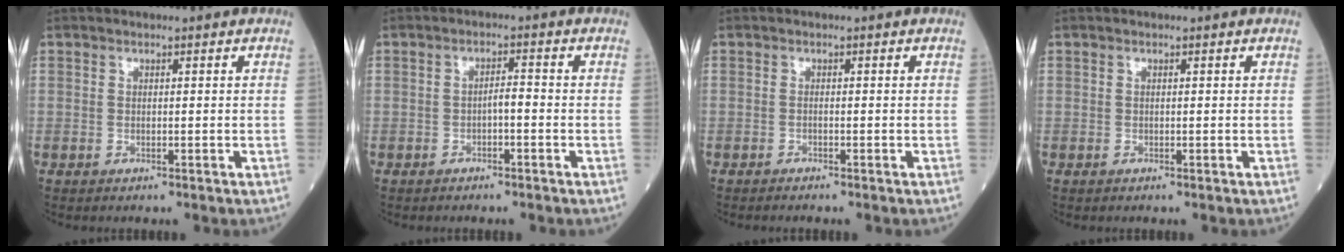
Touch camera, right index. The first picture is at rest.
{"total": 1.8, "force": [-0.7, 0.4, 1.6], "torque": [-0.024, 0.004, -0.013]}
{"total": 0.6, "force": [-0.6, -0.1, 0.2], "torque": [-0.006, 0.000, -0.012]}
{"total": 0.0}